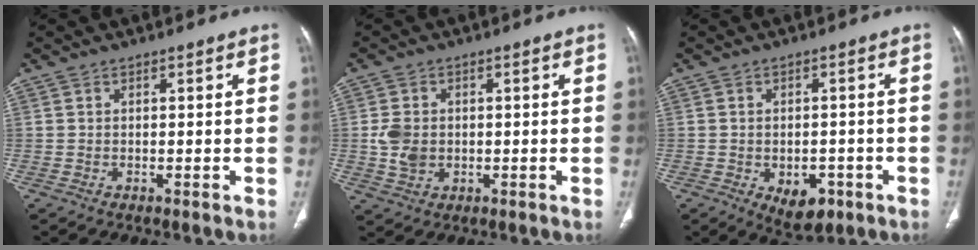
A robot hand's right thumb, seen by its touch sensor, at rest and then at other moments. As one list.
[{"total": 5.0, "force": [-0.1, 3.9, 3.1], "torque": [-0.055, 0.001, 0.003]}, {"total": 6.9, "force": [-2.8, 4.2, 4.6], "torque": [-0.049, 0.009, -0.026]}]